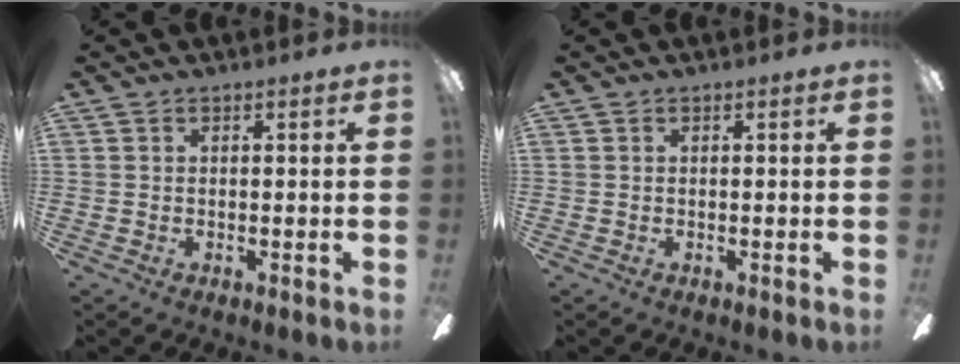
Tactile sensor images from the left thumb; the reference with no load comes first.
{"total": 0.0}